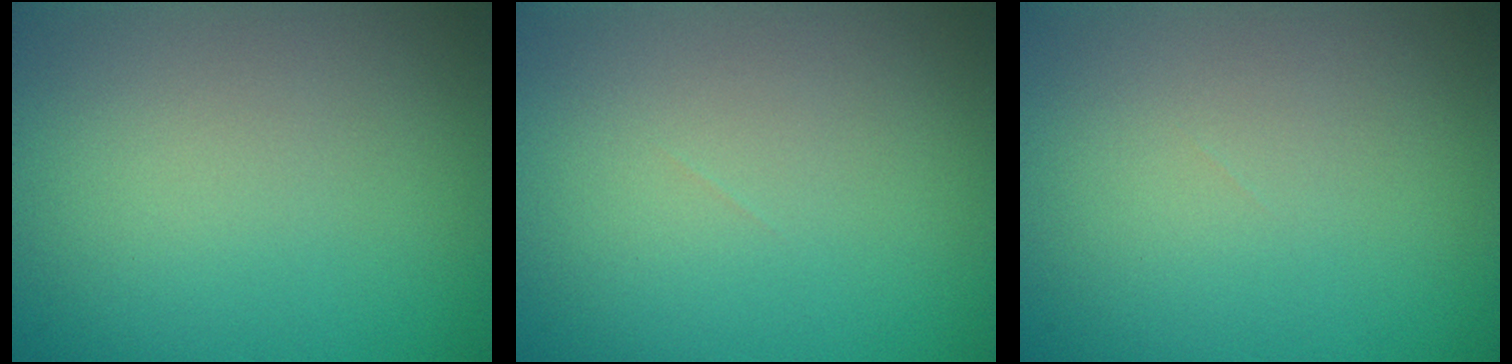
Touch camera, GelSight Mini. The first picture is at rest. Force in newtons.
{"total": 0.0}
{"total": 0.0}